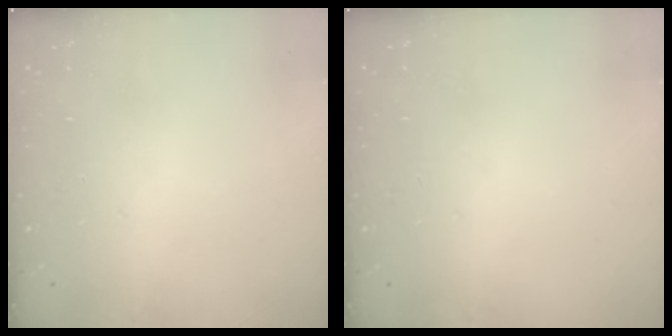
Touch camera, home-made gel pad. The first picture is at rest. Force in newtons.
{"total": 0.0}